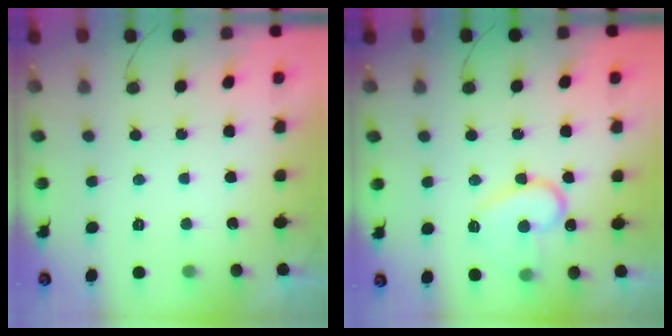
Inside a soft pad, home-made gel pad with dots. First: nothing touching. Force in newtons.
{"total": 13.0, "press": 12.9, "slide": 1.0}